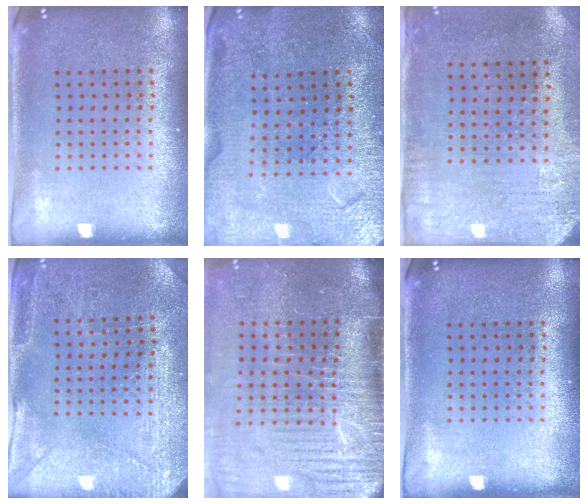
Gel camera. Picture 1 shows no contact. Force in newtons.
{"total": 1.5, "press": 1.5, "slide": 0.2}
{"total": 3.1, "press": 2.5, "slide": 1.9}
{"total": 2.9, "press": 2.8, "slide": 0.6}
{"total": 4.8, "press": 4.0, "slide": 2.7}
{"total": 0.0}